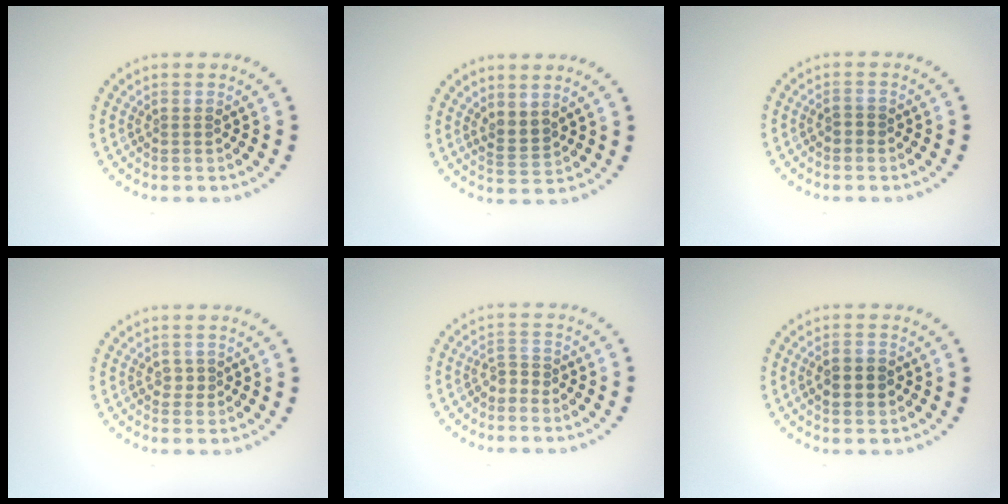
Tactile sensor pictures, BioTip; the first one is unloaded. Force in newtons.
{"total": 1.8, "press": 1.5, "slide": 1.1}
{"total": 0.8, "press": 0.8, "slide": 0.1}
{"total": 1.0, "press": 0.9, "slide": 0.3}
{"total": 1.1, "press": 0.7, "slide": 0.8}
{"total": 3.1, "press": 3.1, "slide": 0.1}